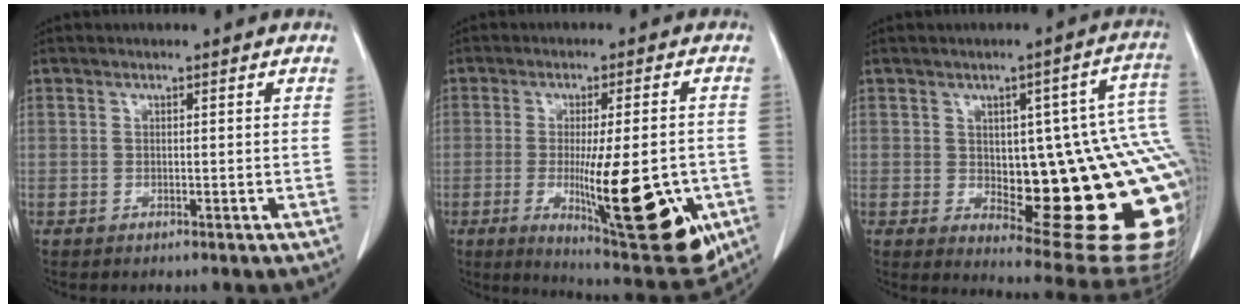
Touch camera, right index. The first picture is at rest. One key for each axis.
{"total": 18.3, "fx": -5.0, "fy": 3.0, "fz": 17.4, "tx": -0.223, "ty": -0.029, "tz": -0.057}
{"total": 23.8, "fx": -1.9, "fy": 8.1, "fz": 22.3, "tx": -0.179, "ty": 0.017, "tz": -0.003}